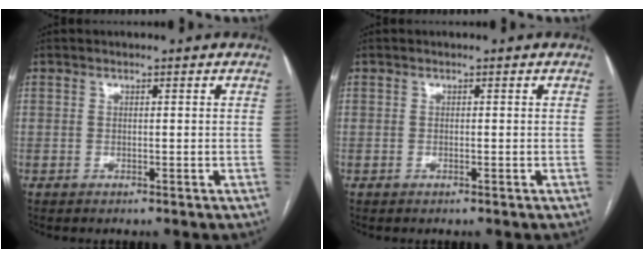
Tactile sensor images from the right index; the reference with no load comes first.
{"total": 0.0}